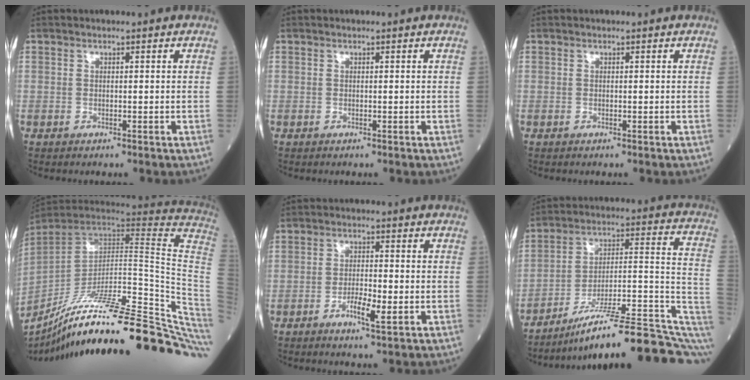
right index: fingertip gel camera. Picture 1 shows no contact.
{"total": 0.0}
{"total": 0.0}
{"total": 38.0, "force": [-29.0, 2.1, 24.4], "torque": [-0.245, -0.049, -0.412]}
{"total": 4.3, "force": [-1.6, 0.7, 3.9], "torque": [-0.067, -0.002, -0.027]}
{"total": 21.6, "force": [-14.3, 2.7, 16.0], "torque": [-0.163, 0.039, -0.218]}